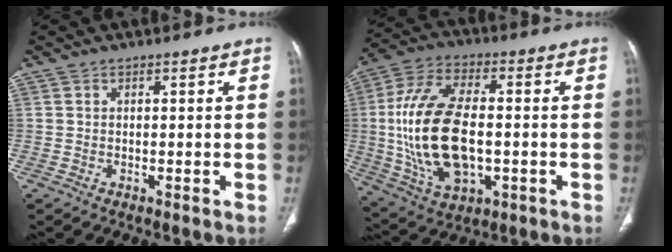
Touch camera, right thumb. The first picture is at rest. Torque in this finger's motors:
{"motor_torque": [0.90, 1.84, 2.75, -0.01, 0.69]}